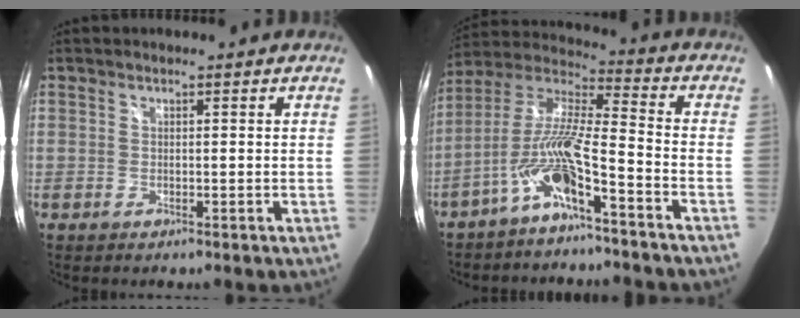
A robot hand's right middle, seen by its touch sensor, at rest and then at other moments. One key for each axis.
{"total": 10.7, "fx": -5.5, "fy": 1.1, "fz": 9.1, "tx": -0.184, "ty": 0.005, "tz": -0.104}